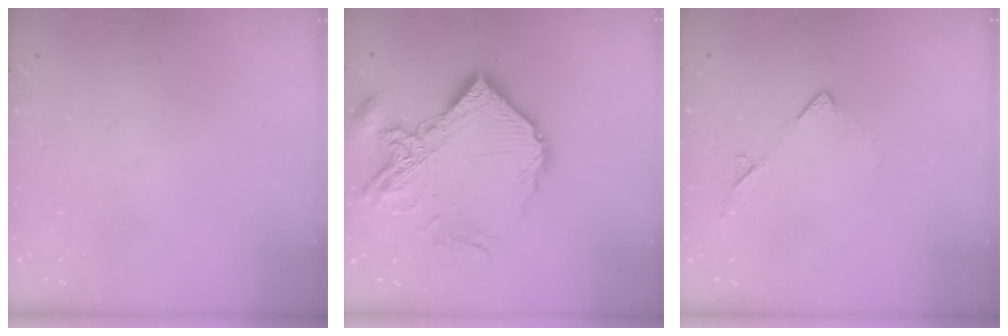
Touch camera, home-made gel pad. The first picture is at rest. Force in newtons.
{"total": 20.0, "press": 19.9, "slide": 2.2}
{"total": 6.2, "press": 6.2, "slide": 0.7}